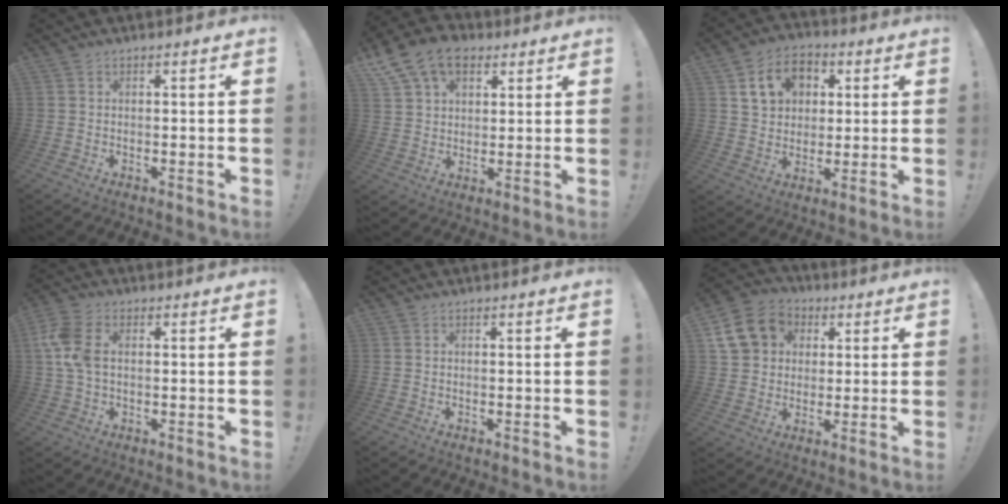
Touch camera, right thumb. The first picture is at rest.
{"total": 13.1, "force": [7.0, 8.9, 6.5], "torque": [-0.108, -0.028, 0.137]}
{"total": 11.7, "force": [4.5, 9.4, 5.4], "torque": [-0.086, -0.006, 0.091]}
{"total": 8.0, "force": [1.0, 5.1, 6.1], "torque": [-0.142, 0.010, 0.021]}
{"total": 0.0}
{"total": 13.9, "force": [3.9, 12.0, 5.8], "torque": [-0.086, -0.006, 0.083]}